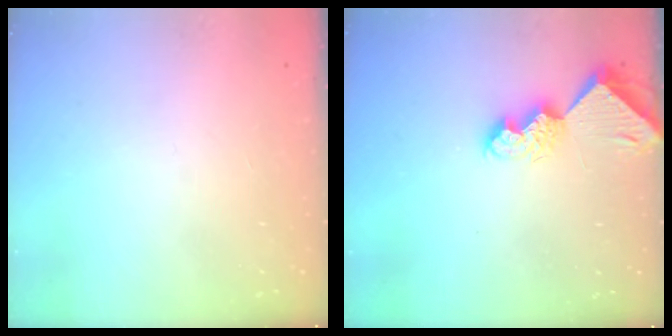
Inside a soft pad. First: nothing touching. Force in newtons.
{"total": 10.0, "press": 9.9, "slide": 1.1}